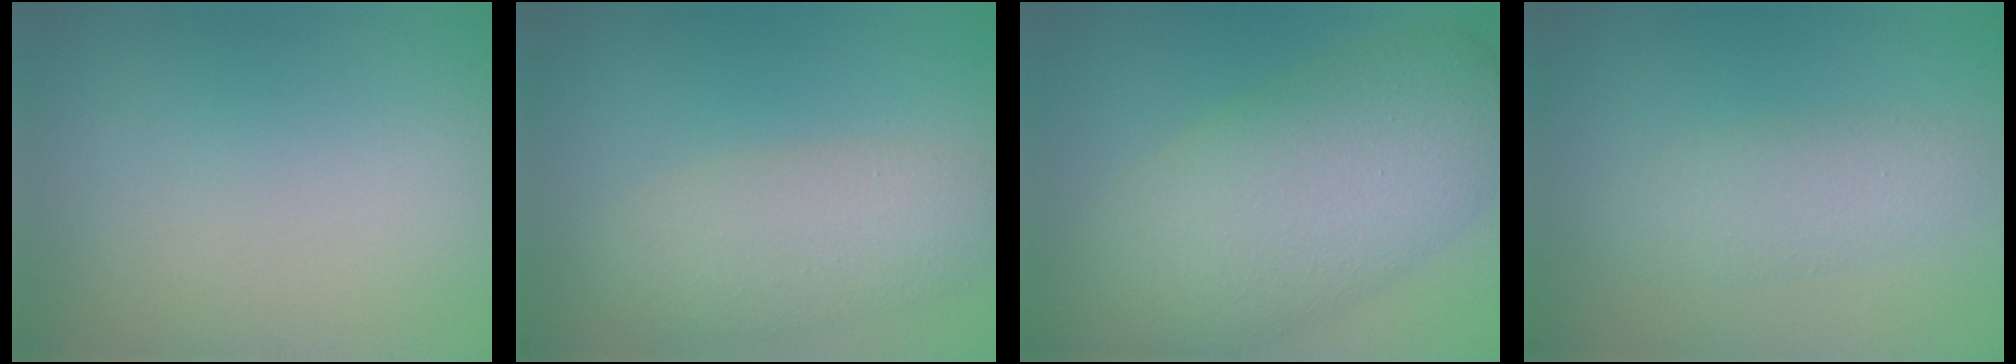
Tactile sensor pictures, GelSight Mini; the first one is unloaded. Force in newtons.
{"total": 4.6, "press": 4.6, "slide": 0.3}
{"total": 10.5, "press": 10.4, "slide": 0.7}
{"total": 2.6, "press": 2.6, "slide": 0.1}